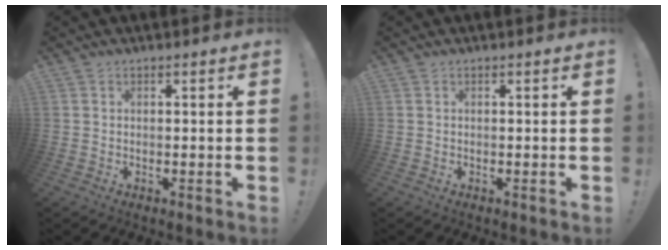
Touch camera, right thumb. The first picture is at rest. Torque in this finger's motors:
{"motor_torque": [-0.14, 0.11, 0.01, 0.00, 0.08]}